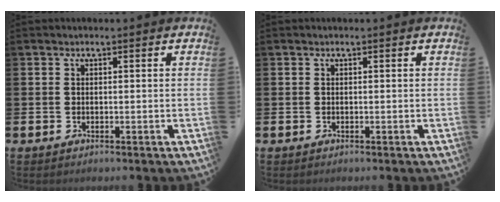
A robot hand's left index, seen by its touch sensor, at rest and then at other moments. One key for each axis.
{"total": 0.0}